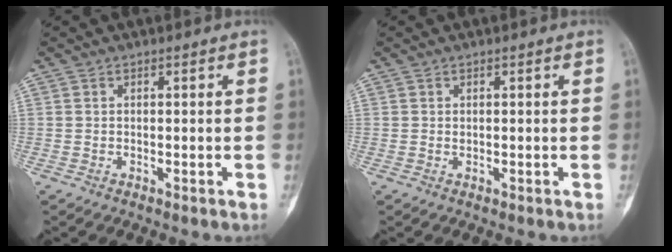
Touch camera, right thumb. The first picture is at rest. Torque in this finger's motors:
{"motor_torque": [-0.06, 0.17, 0.20, -0.38, 0.04]}